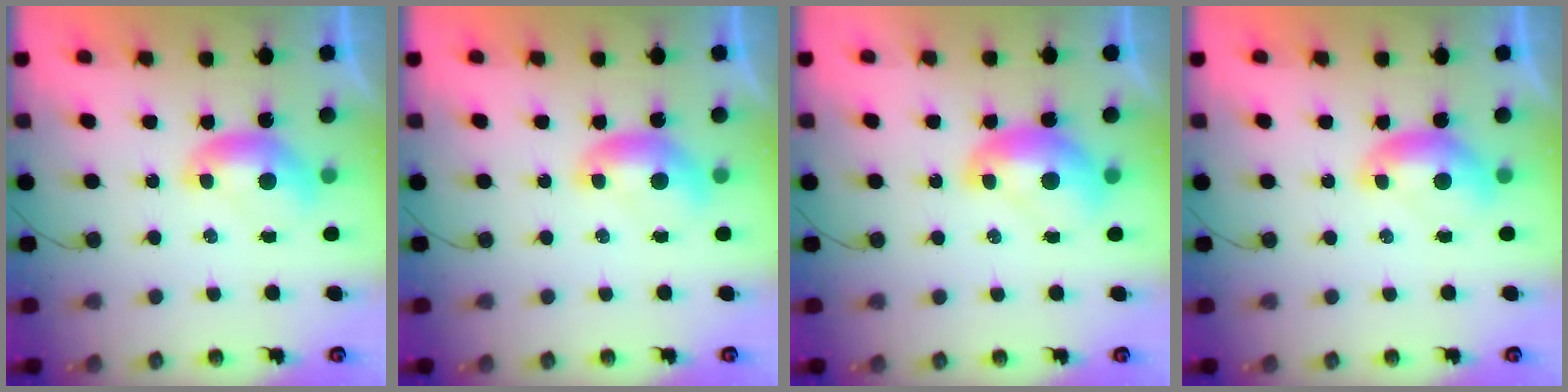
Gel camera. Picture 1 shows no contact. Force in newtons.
{"total": 0.0}
{"total": 2.6, "press": 2.5, "slide": 0.7}
{"total": 0.0}